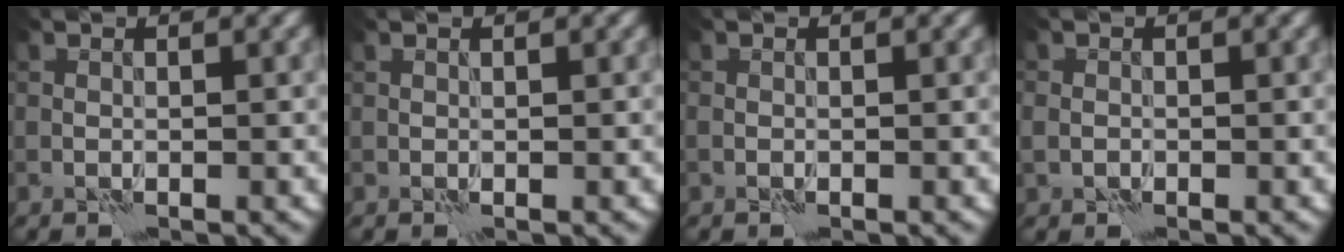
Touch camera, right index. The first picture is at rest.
{"total": 0.0}
{"total": 0.5, "force": [-0.3, 0.3, 0.3], "torque": [-0.005, 0.001, -0.008]}
{"total": 1.3, "force": [-0.3, 1.1, 0.5], "torque": [-0.010, -0.005, -0.009]}